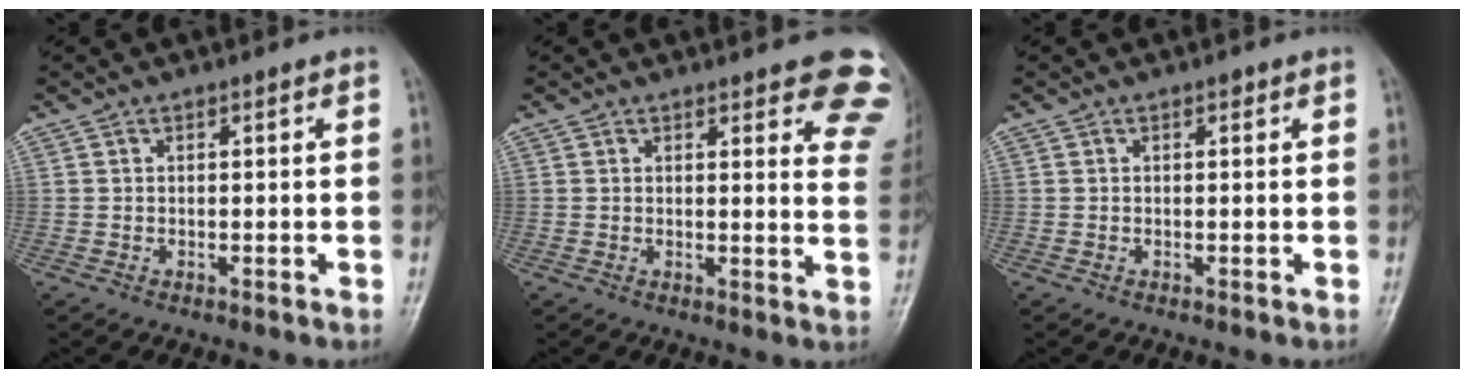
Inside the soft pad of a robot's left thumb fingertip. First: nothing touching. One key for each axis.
{"total": 10.6, "fx": 7.7, "fy": 3.4, "fz": 6.4, "tx": -0.031, "ty": -0.036, "tz": 0.066}
{"total": 0.6, "fx": 0.3, "fy": 0.4, "fz": 0.4, "tx": -0.001, "ty": 0.000, "tz": 0.001}